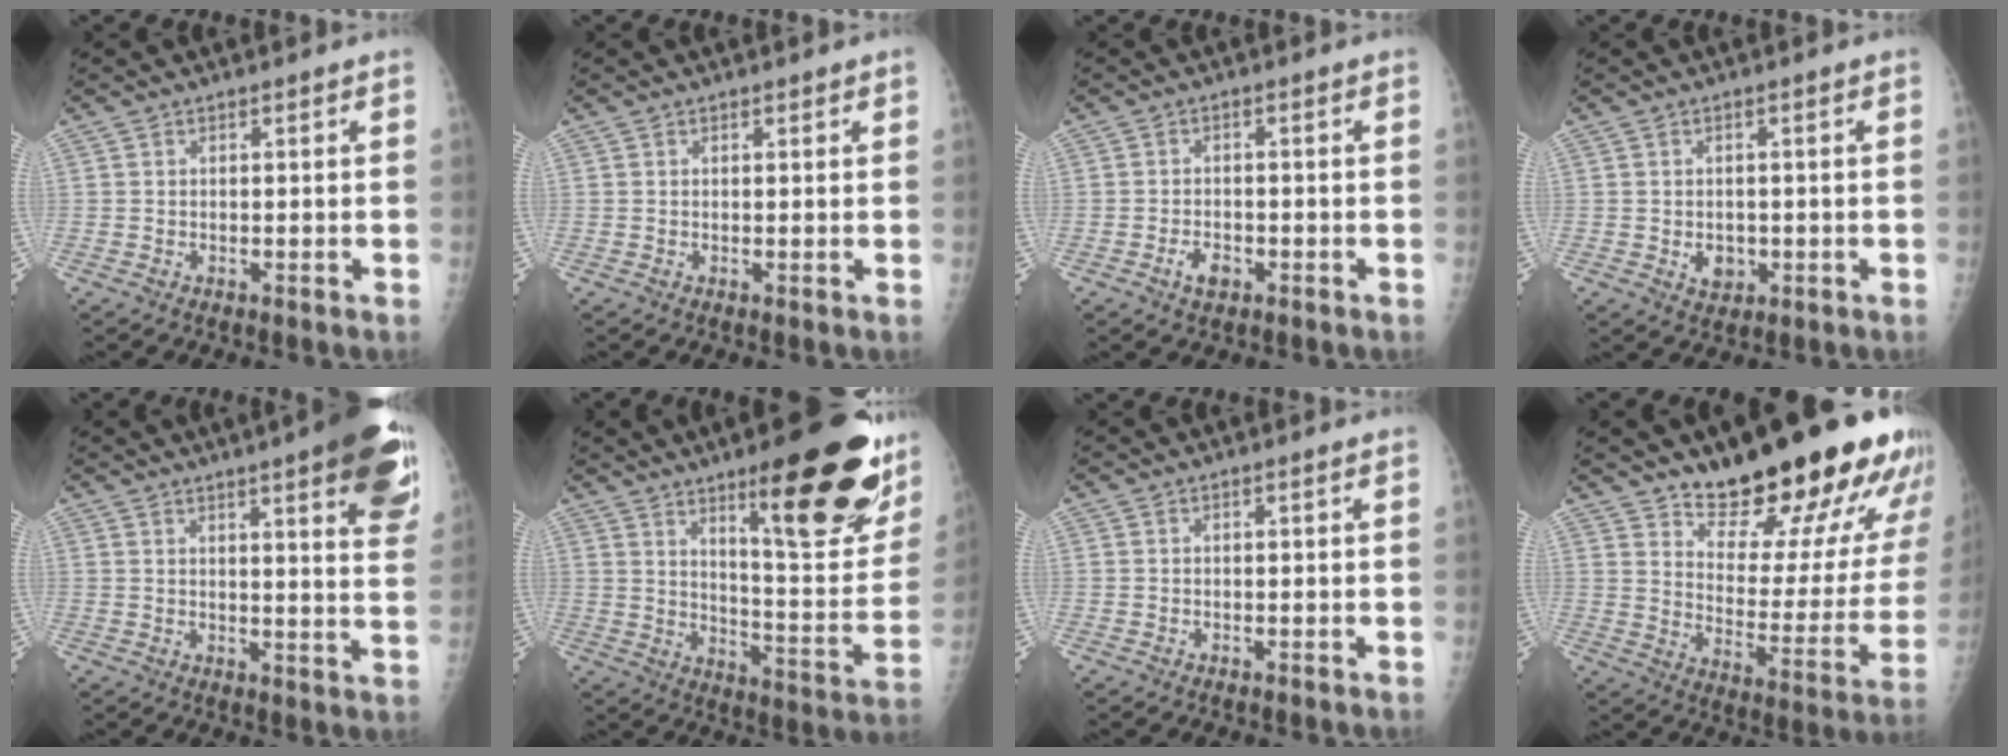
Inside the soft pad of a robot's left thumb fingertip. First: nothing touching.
{"total": 0.7, "force": [0.5, 0.3, 0.3], "torque": [0.001, -0.002, 0.004]}
{"total": 3.2, "force": [-1.6, 2.0, 1.9], "torque": [-0.027, 0.004, -0.025]}
{"total": 3.3, "force": [-0.6, 2.8, 1.7], "torque": [-0.010, 0.000, 0.001]}
{"total": 18.1, "force": [10.0, 3.5, 14.6], "torque": [-0.165, -0.034, 0.112]}
{"total": 25.7, "force": [14.0, 6.3, 20.6], "torque": [-0.246, -0.073, 0.210]}
{"total": 0.0}
{"total": 24.1, "force": [18.0, 7.2, 14.4], "torque": [-0.163, -0.111, 0.256]}